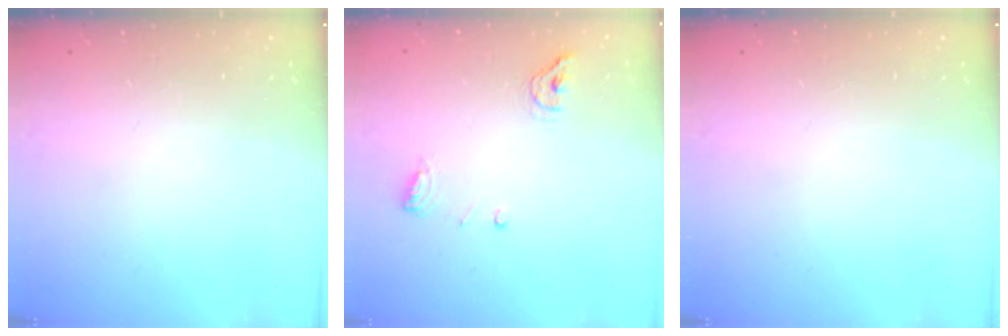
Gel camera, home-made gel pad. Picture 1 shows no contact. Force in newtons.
{"total": 8.1, "press": 7.2, "slide": 3.7}
{"total": 0.0}